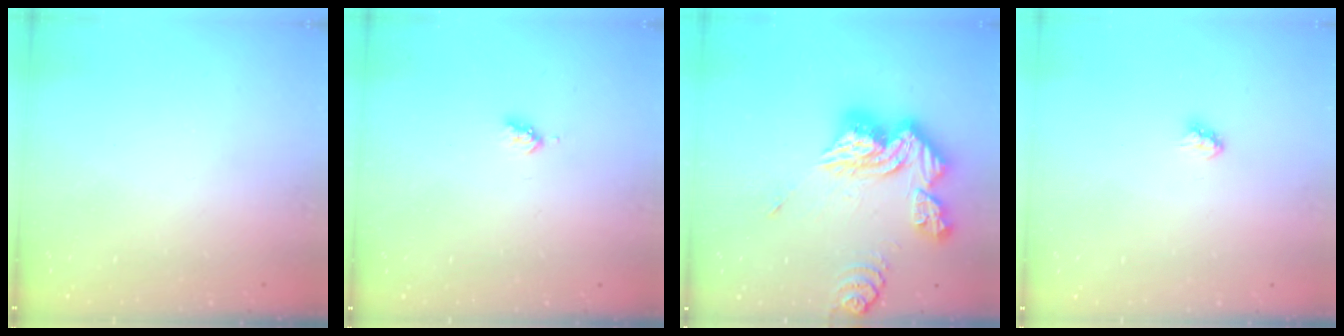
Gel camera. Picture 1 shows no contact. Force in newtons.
{"total": 3.0, "press": 3.0, "slide": 0.4}
{"total": 18.2, "press": 18.1, "slide": 1.9}
{"total": 2.9, "press": 2.9, "slide": 0.2}